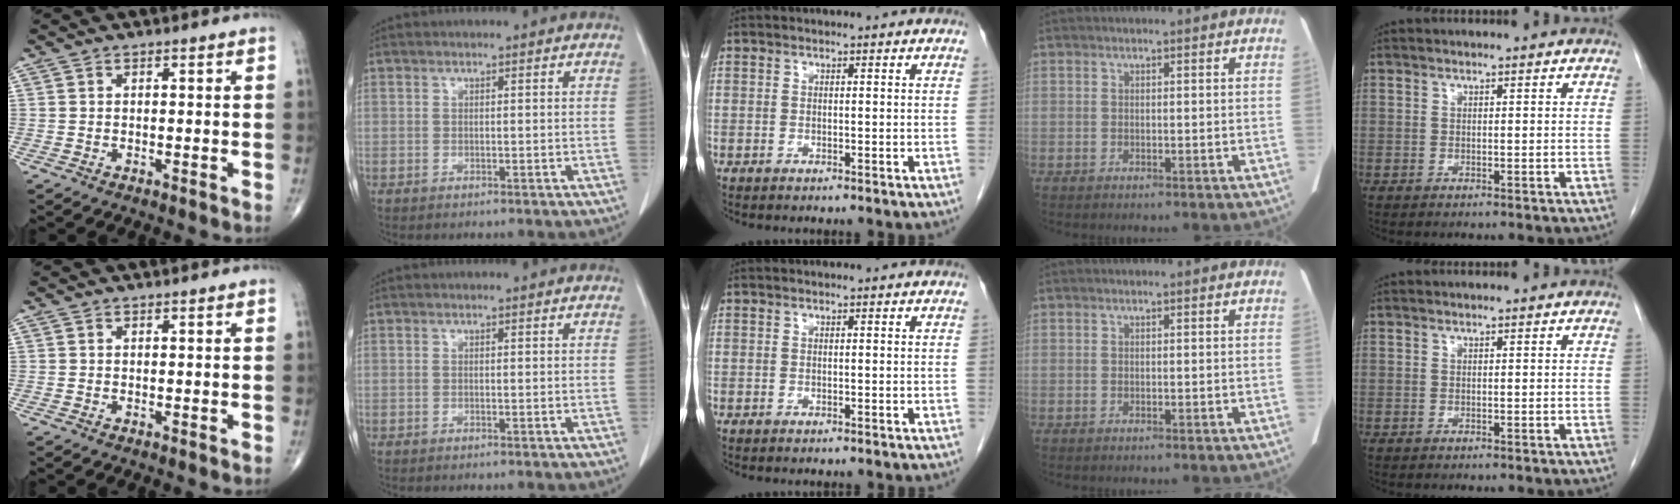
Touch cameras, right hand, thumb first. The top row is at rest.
{}